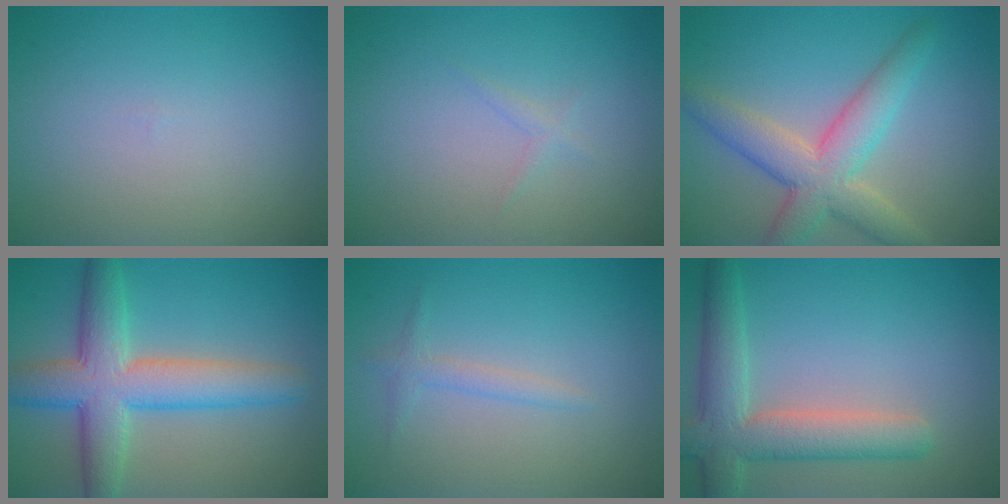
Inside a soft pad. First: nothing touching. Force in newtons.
{"total": 0.7, "press": 0.7, "slide": 0.0}
{"total": 6.0, "press": 6.0, "slide": 0.5}
{"total": 7.6, "press": 7.6, "slide": 0.2}
{"total": 1.3, "press": 1.3, "slide": 0.0}
{"total": 6.0, "press": 6.0, "slide": 0.6}